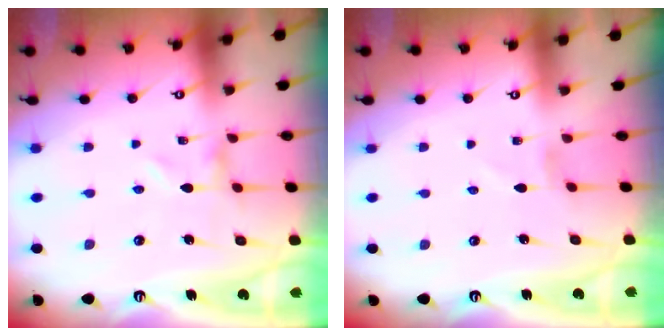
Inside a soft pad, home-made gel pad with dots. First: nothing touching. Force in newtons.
{"total": 0.0}